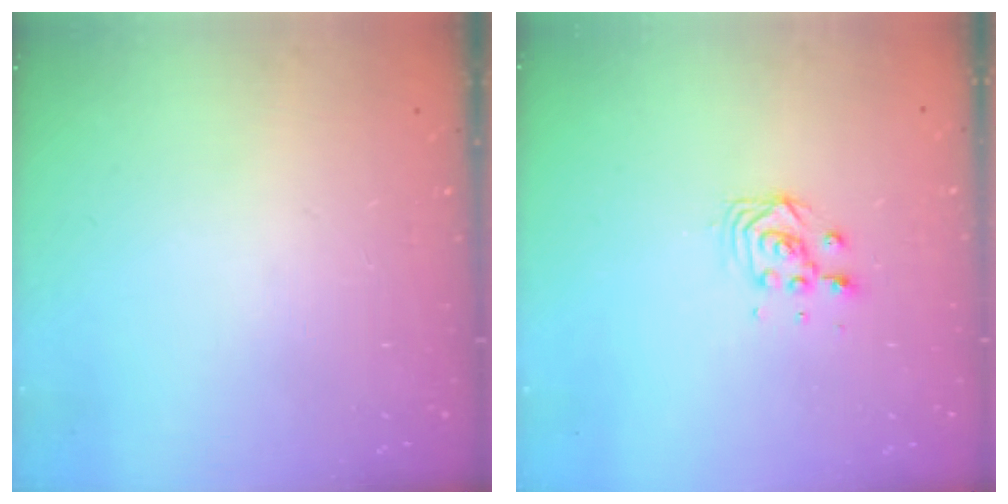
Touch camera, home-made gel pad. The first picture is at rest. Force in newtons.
{"total": 5.3, "press": 5.2, "slide": 0.2}